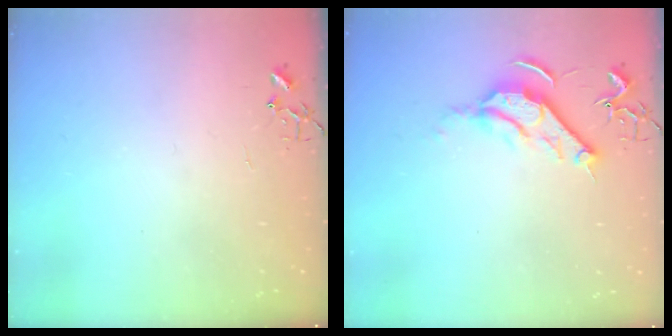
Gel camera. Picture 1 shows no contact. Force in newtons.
{"total": 10.3, "press": 10.2, "slide": 1.3}